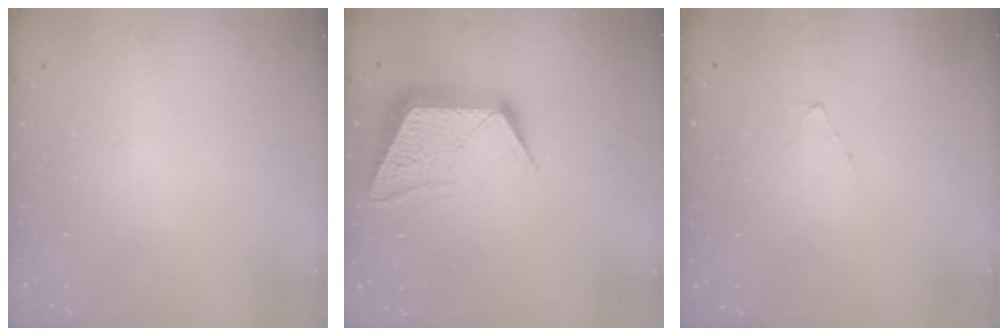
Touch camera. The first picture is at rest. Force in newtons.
{"total": 13.0, "press": 12.9, "slide": 1.0}
{"total": 3.1, "press": 3.1, "slide": 0.3}